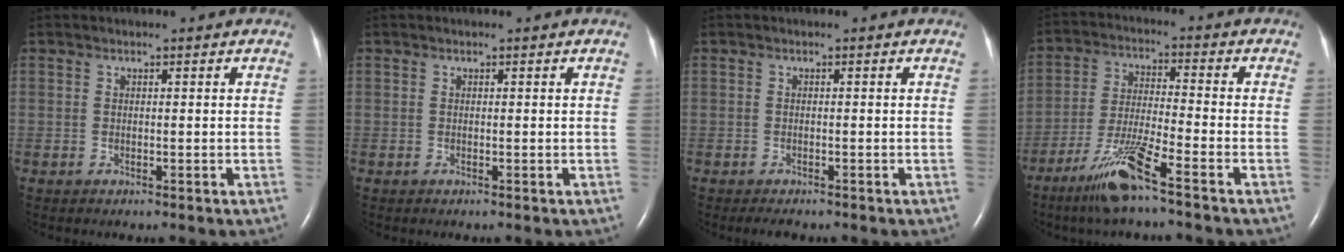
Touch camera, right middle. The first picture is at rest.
{"total": 0.0}
{"total": 1.6, "force": [-1.3, 0.5, 0.8], "torque": [-0.015, -0.004, -0.015]}
{"total": 9.4, "force": [-6.3, -0.3, 6.9], "torque": [-0.142, -0.027, -0.126]}